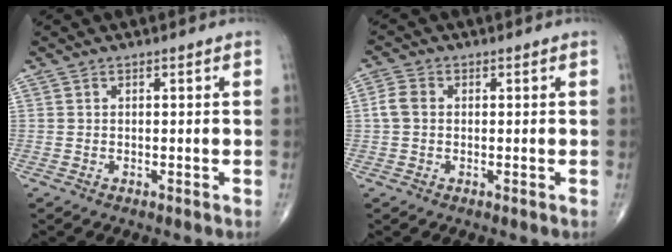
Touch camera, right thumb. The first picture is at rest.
{"total": 3.3, "force": [0.1, 2.5, 2.1], "torque": [-0.046, 0.010, -0.003]}